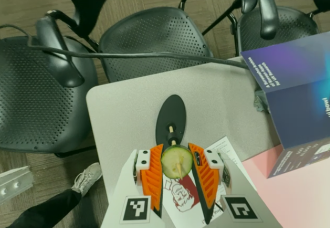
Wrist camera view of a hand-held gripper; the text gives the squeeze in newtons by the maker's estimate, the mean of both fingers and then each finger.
{"total": 14.9, "left": 15.0, "right": 14.8}